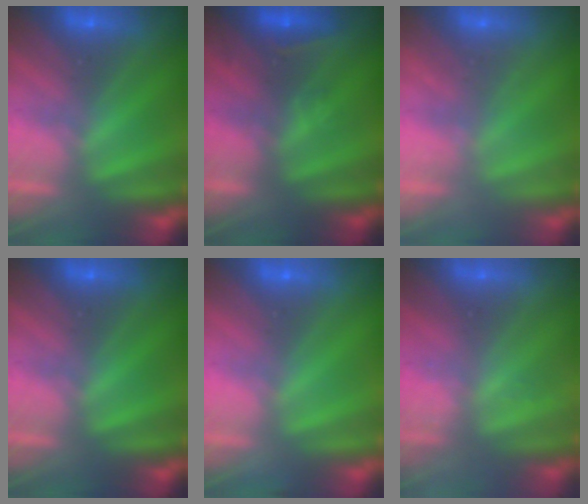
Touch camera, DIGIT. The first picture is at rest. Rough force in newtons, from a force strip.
{"total": 2.8}
{"total": 2.1}
{"total": 0.0}
{"total": 2.9}
{"total": 2.2}